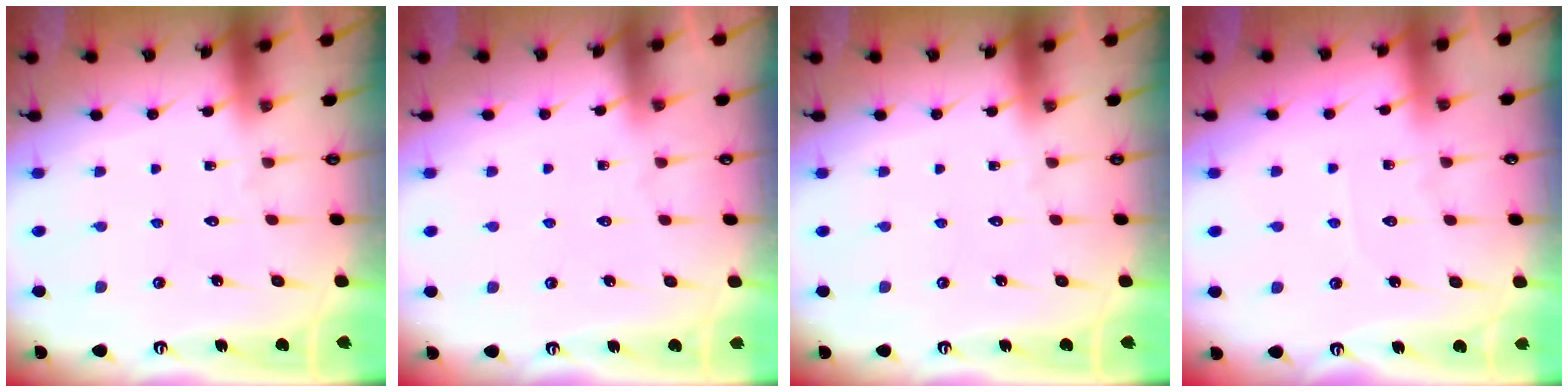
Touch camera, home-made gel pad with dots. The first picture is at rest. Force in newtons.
{"total": 1.7, "press": 1.7, "slide": 0.4}
{"total": 0.0}
{"total": 2.2, "press": 2.2, "slide": 0.4}